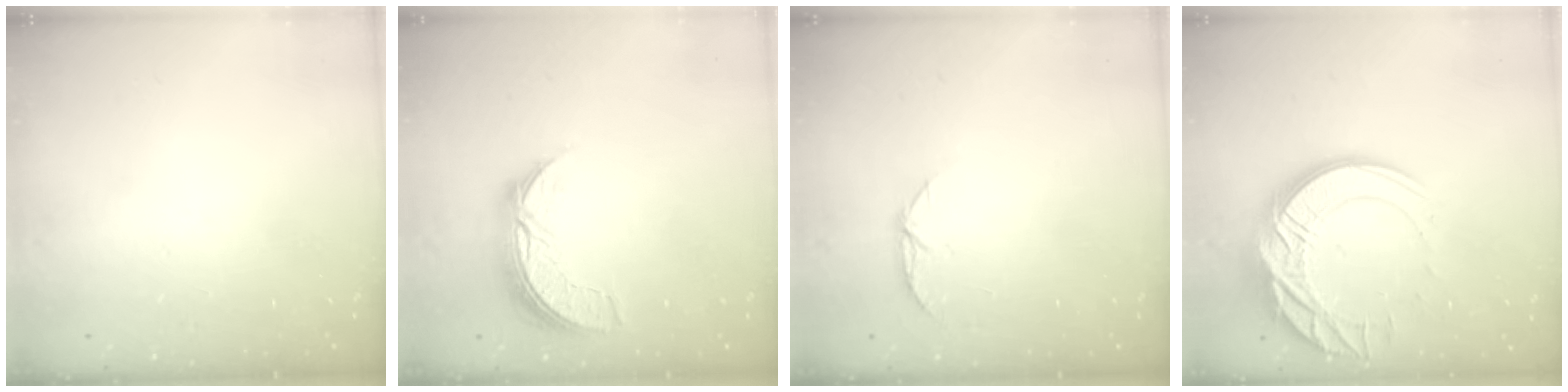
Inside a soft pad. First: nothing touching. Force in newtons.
{"total": 8.2, "press": 8.1, "slide": 0.6}
{"total": 5.8, "press": 5.7, "slide": 0.6}
{"total": 18.7, "press": 18.6, "slide": 1.8}